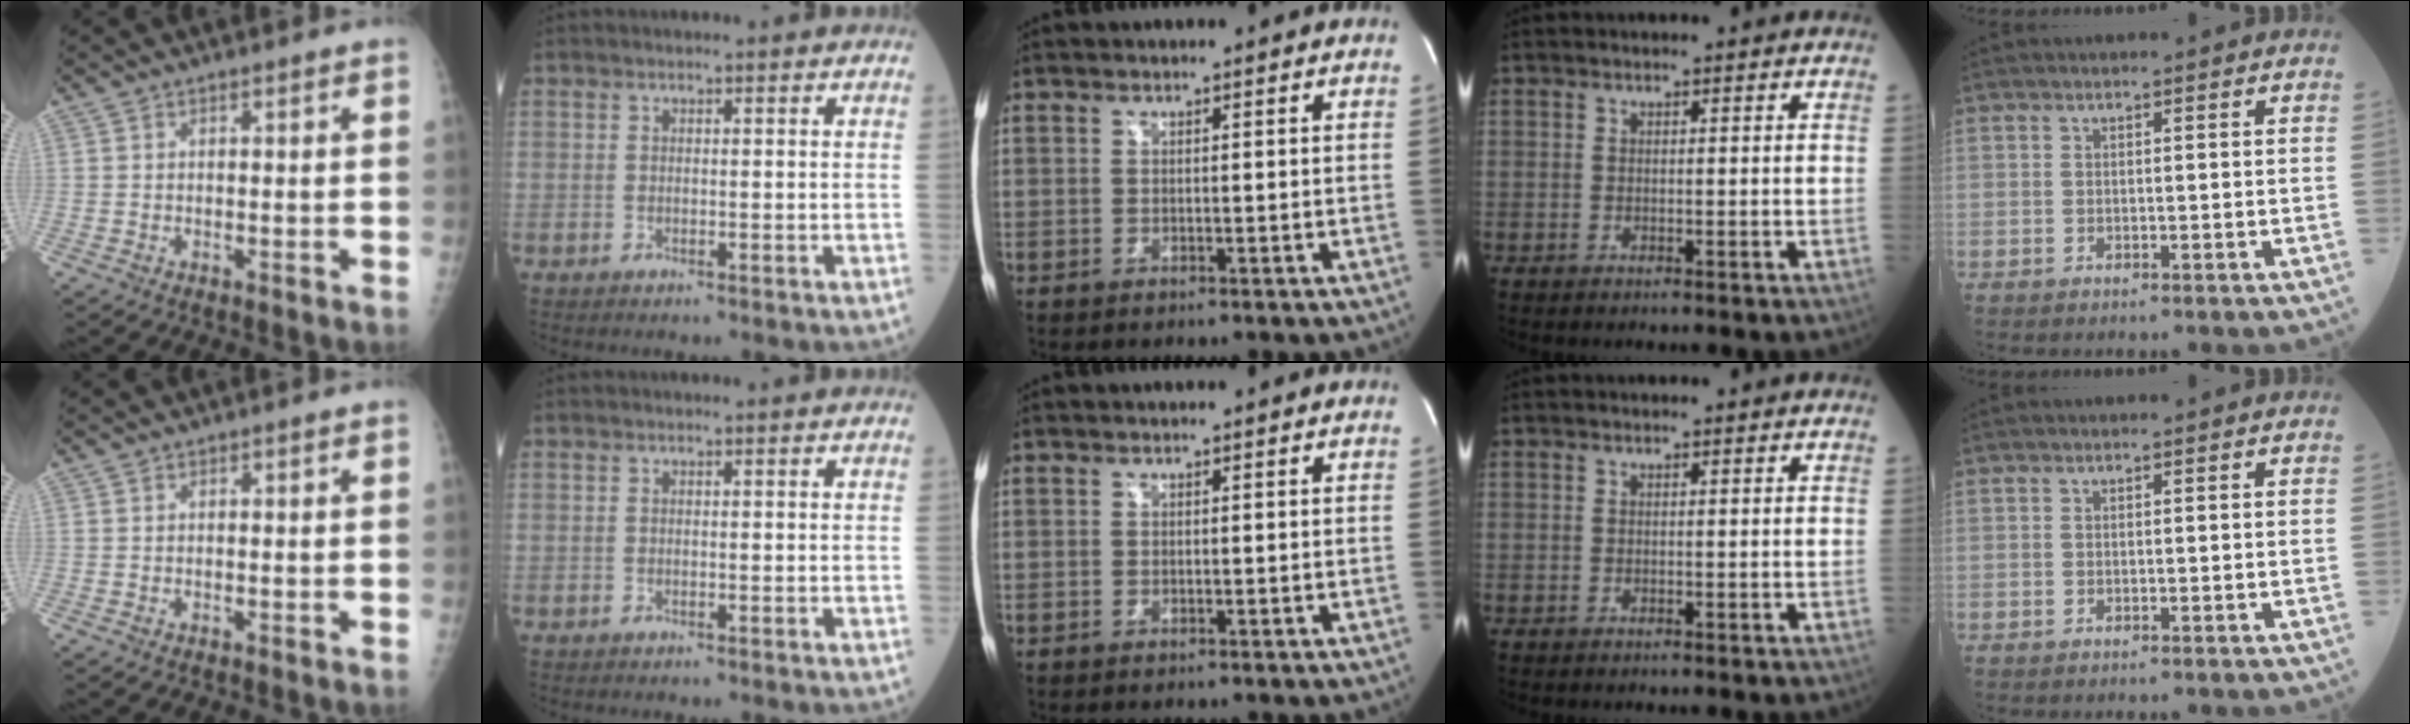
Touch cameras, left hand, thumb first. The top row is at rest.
{}